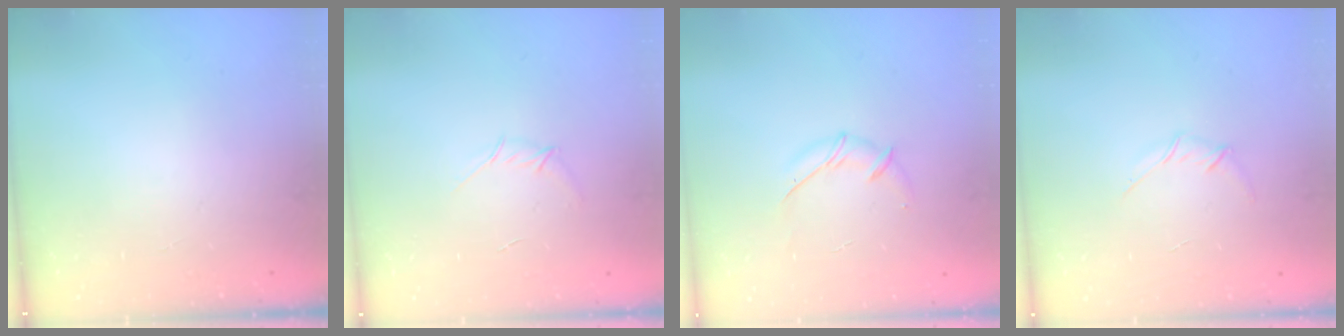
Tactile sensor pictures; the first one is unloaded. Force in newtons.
{"total": 3.7, "press": 3.7, "slide": 0.6}
{"total": 7.2, "press": 7.2, "slide": 1.0}
{"total": 4.1, "press": 4.0, "slide": 1.0}